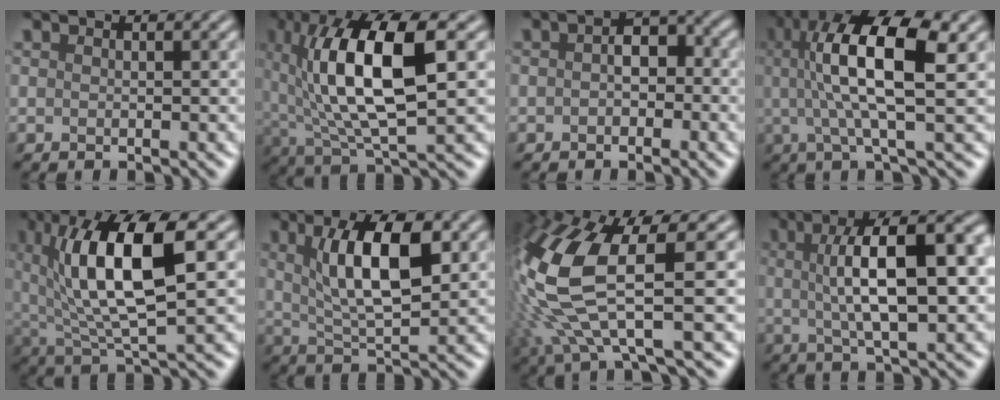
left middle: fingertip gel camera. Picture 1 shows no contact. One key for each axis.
{"total": 8.2, "fx": 0.4, "fy": 2.3, "fz": 7.9, "tx": -0.181, "ty": -0.025, "tz": 0.053}
{"total": 1.6, "fx": -1.6, "fy": -0.3, "fz": -0.1, "tx": -0.023, "ty": -0.018, "tz": 0.008}
{"total": 7.5, "fx": 0.3, "fy": 1.0, "fz": 7.5, "tx": -0.159, "ty": -0.016, "tz": 0.048}
{"total": 7.3, "fx": 0.9, "fy": 1.6, "fz": 7.1, "tx": -0.161, "ty": -0.023, "tz": 0.060}
{"total": 5.2, "fx": 0.6, "fy": 0.8, "fz": 5.1, "tx": -0.107, "ty": -0.023, "tz": 0.052}
{"total": 8.4, "fx": -1.3, "fy": 1.8, "fz": 8.1, "tx": -0.229, "ty": -0.046, "tz": 0.023}
{"total": 9.2, "fx": 0.5, "fy": 1.9, "fz": 9.0, "tx": -0.153, "ty": -0.011, "tz": 0.042}